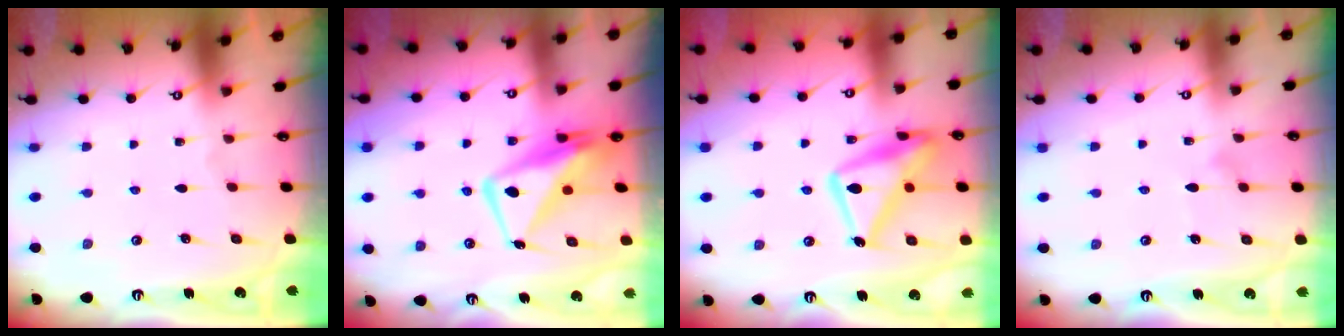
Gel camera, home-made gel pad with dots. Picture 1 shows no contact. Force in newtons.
{"total": 11.9, "press": 11.8, "slide": 1.5}
{"total": 17.8, "press": 17.7, "slide": 1.5}
{"total": 6.9, "press": 6.9, "slide": 0.4}